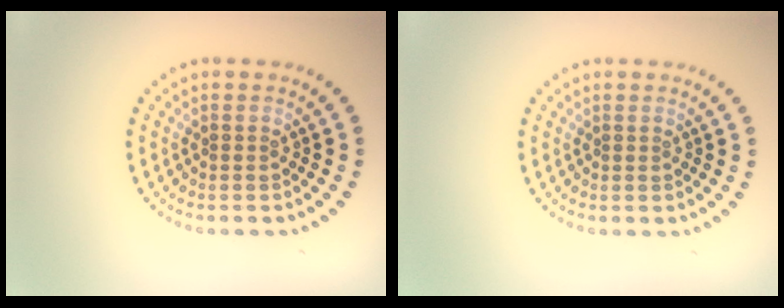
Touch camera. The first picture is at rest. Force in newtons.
{"total": 0.0}